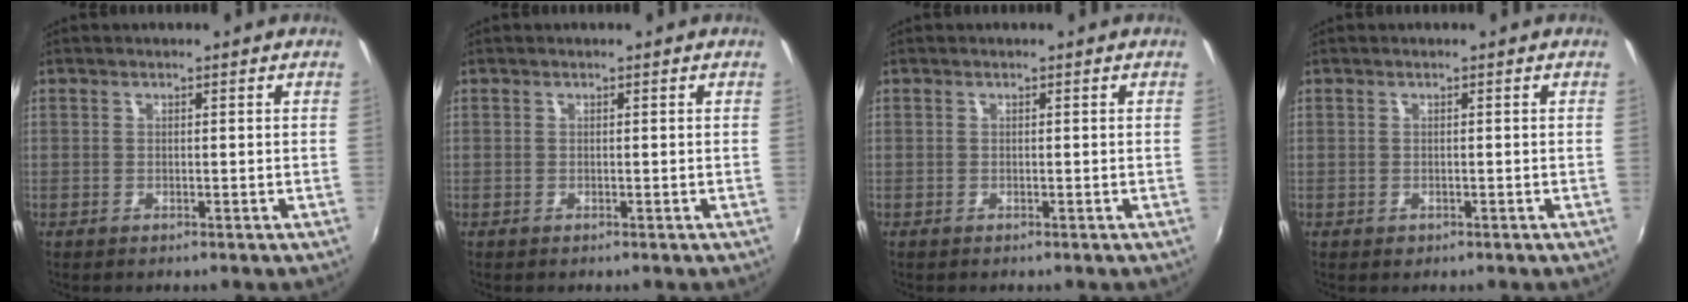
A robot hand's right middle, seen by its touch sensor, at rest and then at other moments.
{"total": 0.0}
{"total": 0.0}
{"total": 0.6, "force": [-0.3, 0.5, 0.1], "torque": [0.000, -0.004, -0.005]}